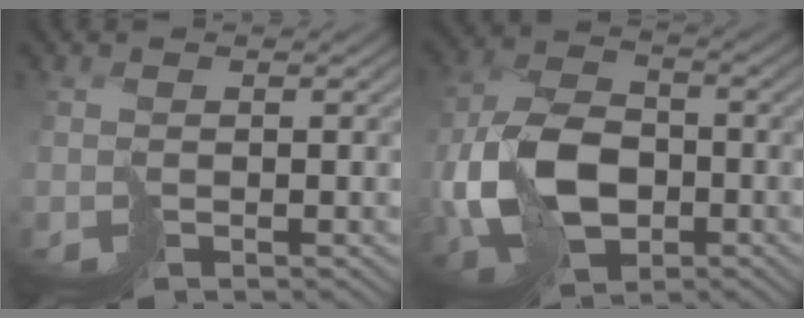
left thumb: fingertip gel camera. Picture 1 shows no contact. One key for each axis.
{"total": 11.6, "fx": -2.1, "fy": 7.9, "fz": 8.3, "tx": -0.207, "ty": -0.014, "tz": -0.049}